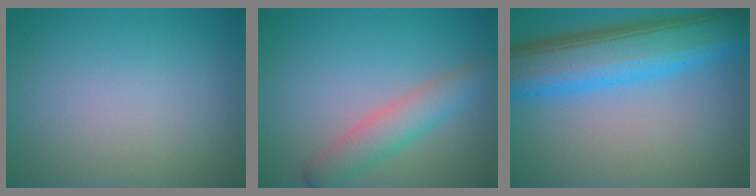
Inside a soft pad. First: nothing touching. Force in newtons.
{"total": 3.4, "press": 3.4, "slide": 0.3}
{"total": 9.3, "press": 9.3, "slide": 0.2}